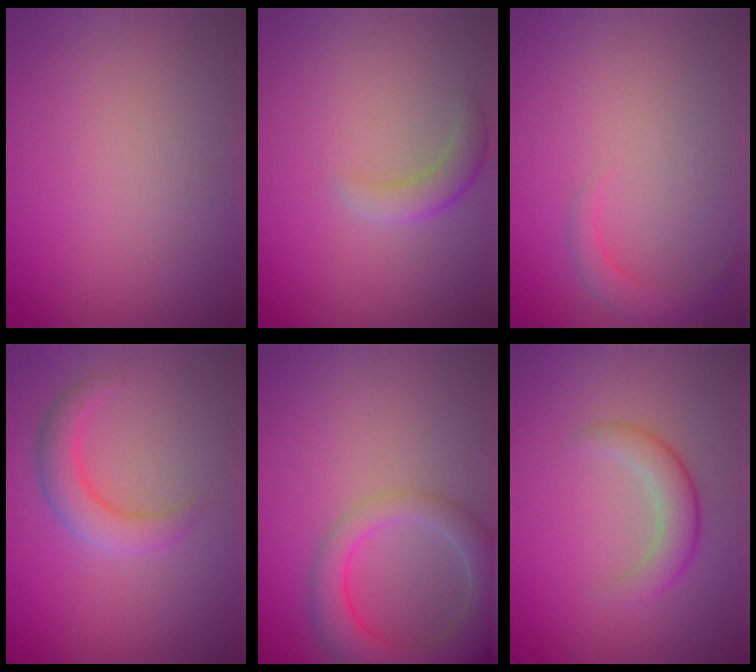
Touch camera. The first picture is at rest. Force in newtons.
{"total": 2.2, "press": 2.2, "slide": 0.1}
{"total": 1.7, "press": 1.7, "slide": 0.3}
{"total": 3.3, "press": 3.3, "slide": 0.3}
{"total": 7.2, "press": 7.2, "slide": 0.5}
{"total": 3.0, "press": 3.0, "slide": 0.1}